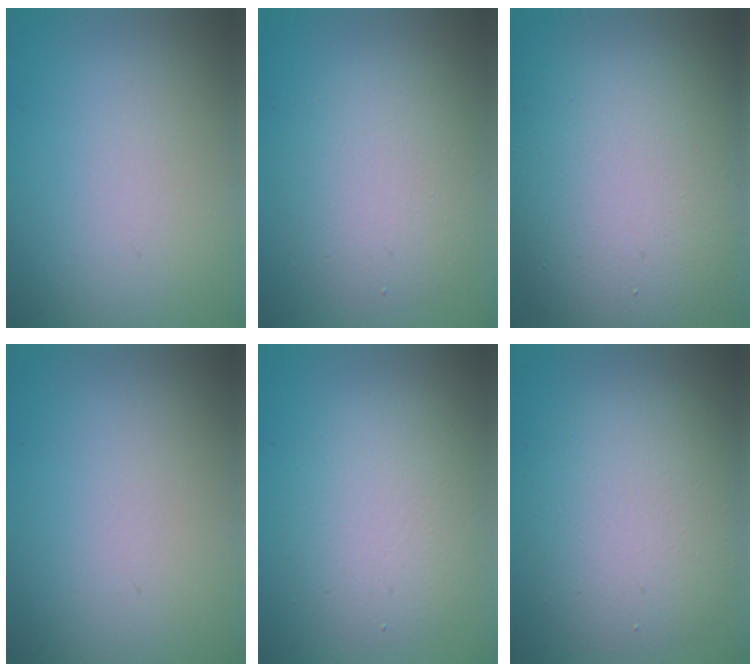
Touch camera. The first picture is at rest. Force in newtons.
{"total": 3.8, "press": 3.8, "slide": 0.3}
{"total": 12.9, "press": 12.9, "slide": 0.7}
{"total": 0.0}
{"total": 3.7, "press": 3.7, "slide": 0.3}
{"total": 5.8, "press": 5.8, "slide": 0.2}